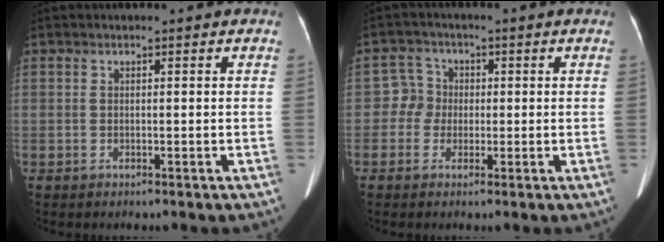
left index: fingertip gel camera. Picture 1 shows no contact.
{"total": 3.5, "force": [-0.3, 3.5, 0.3], "torque": [0.002, 0.014, -0.008]}